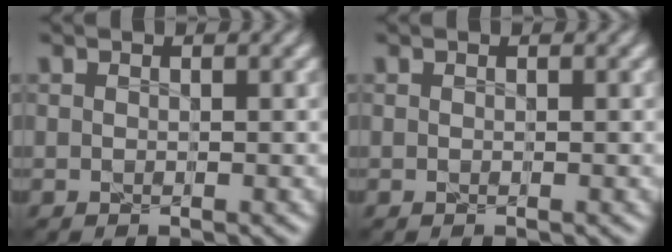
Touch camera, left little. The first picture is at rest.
{"total": 0.0}